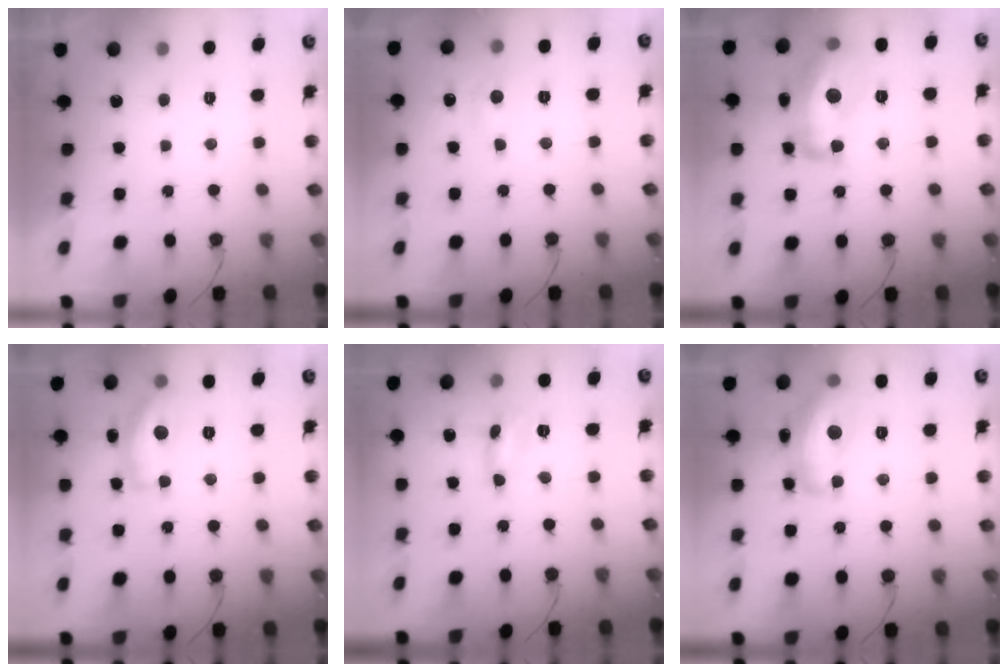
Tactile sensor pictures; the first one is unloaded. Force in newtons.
{"total": 4.9, "press": 4.9, "slide": 0.6}
{"total": 18.4, "press": 18.4, "slide": 1.0}
{"total": 12.7, "press": 12.7, "slide": 0.7}
{"total": 1.7, "press": 1.7, "slide": 0.1}
{"total": 16.2, "press": 16.2, "slide": 0.6}